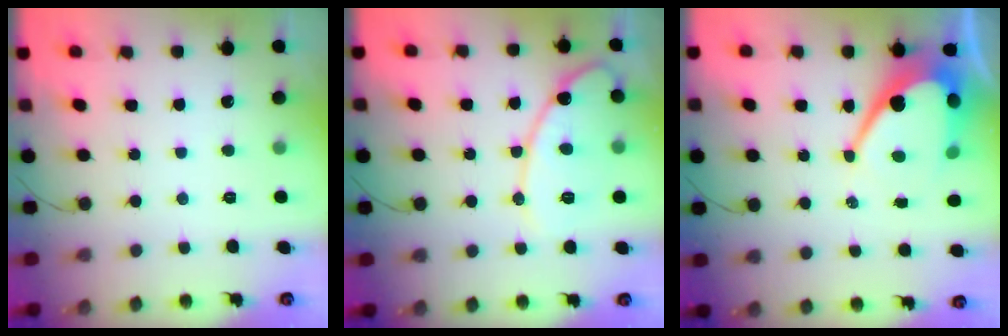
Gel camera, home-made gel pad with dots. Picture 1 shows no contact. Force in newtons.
{"total": 13.9, "press": 13.9, "slide": 1.1}
{"total": 13.4, "press": 13.4, "slide": 1.3}